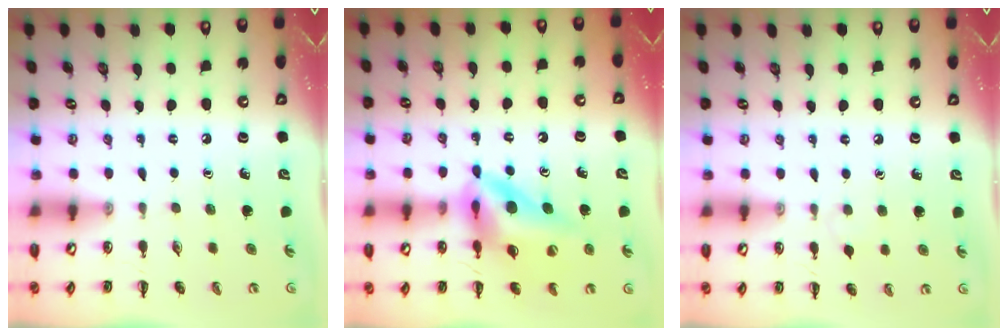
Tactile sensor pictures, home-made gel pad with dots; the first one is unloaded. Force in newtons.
{"total": 13.8, "press": 13.1, "slide": 4.4}
{"total": 2.6, "press": 2.4, "slide": 1.1}